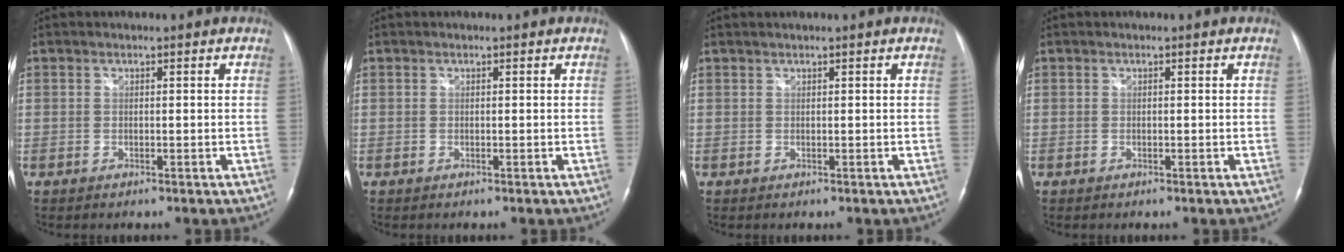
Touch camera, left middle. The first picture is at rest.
{"total": 0.0}
{"total": 0.8, "force": [0.7, -0.2, 0.3], "torque": [-0.008, 0.010, 0.017]}
{"total": 0.0}